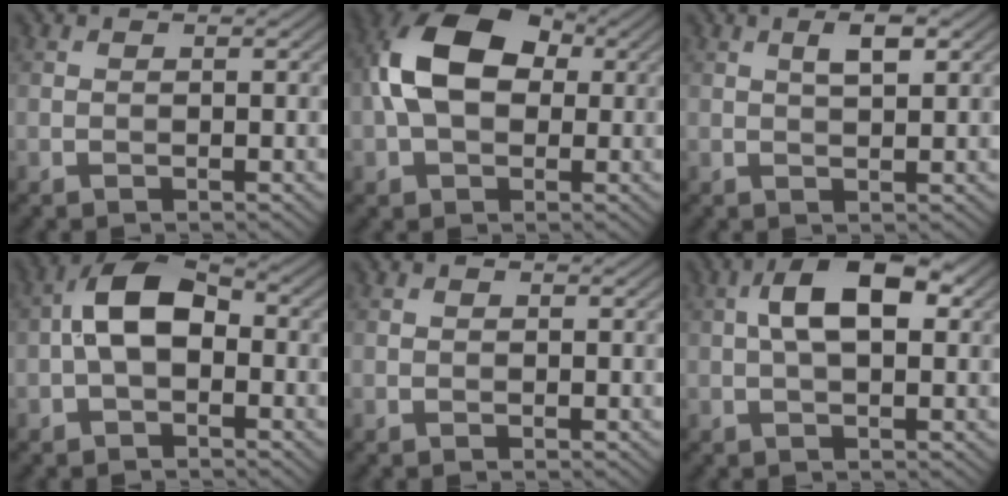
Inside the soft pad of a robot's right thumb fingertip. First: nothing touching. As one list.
[{"total": 12.0, "force": [1.3, 7.8, 9.0], "torque": [-0.200, 0.020, 0.010]}, {"total": 2.8, "force": [1.1, 0.8, 2.4], "torque": [-0.044, 0.003, 0.020]}, {"total": 7.1, "force": [-0.6, 4.1, 5.8], "torque": [-0.115, 0.018, -0.022]}, {"total": 0.0}, {"total": 7.3, "force": [1.3, 3.3, 6.4], "torque": [-0.112, 0.017, 0.016]}]